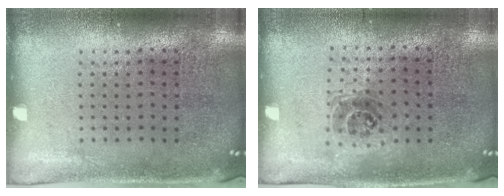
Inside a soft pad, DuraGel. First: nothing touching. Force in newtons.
{"total": 1.1, "press": 0.9, "slide": 0.5}